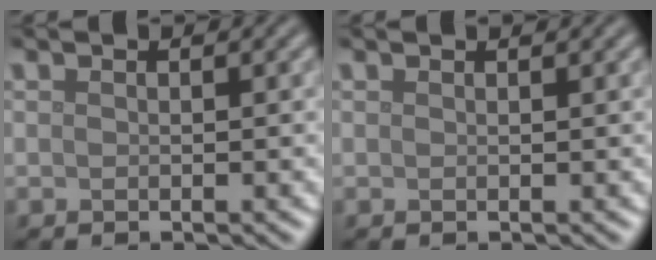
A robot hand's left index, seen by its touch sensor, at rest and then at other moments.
{"total": 0.6, "force": [0.6, 0.1, 0.2], "torque": [-0.005, -0.002, 0.007]}